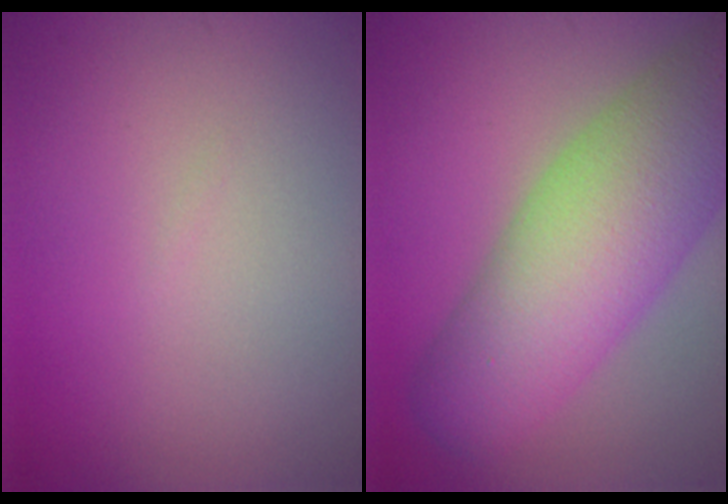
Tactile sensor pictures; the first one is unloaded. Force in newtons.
{"total": 10.8, "press": 10.8, "slide": 0.5}